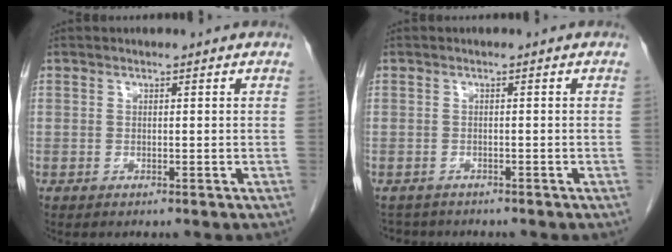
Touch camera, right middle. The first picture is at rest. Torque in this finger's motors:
{"motor_torque": [-0.53, -0.30, -0.06, -0.02]}